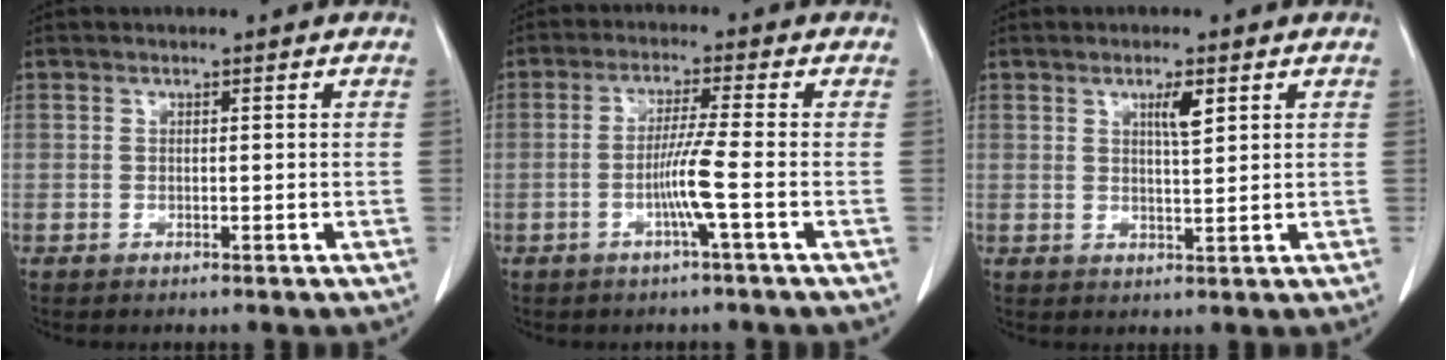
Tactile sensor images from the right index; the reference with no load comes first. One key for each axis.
{"total": 5.2, "fx": -1.6, "fy": -1.3, "fz": 4.8, "tx": -0.095, "ty": -0.004, "tz": -0.033}
{"total": 3.1, "fx": 1.5, "fy": 0.4, "fz": 2.7, "tx": -0.046, "ty": -0.002, "tz": 0.026}